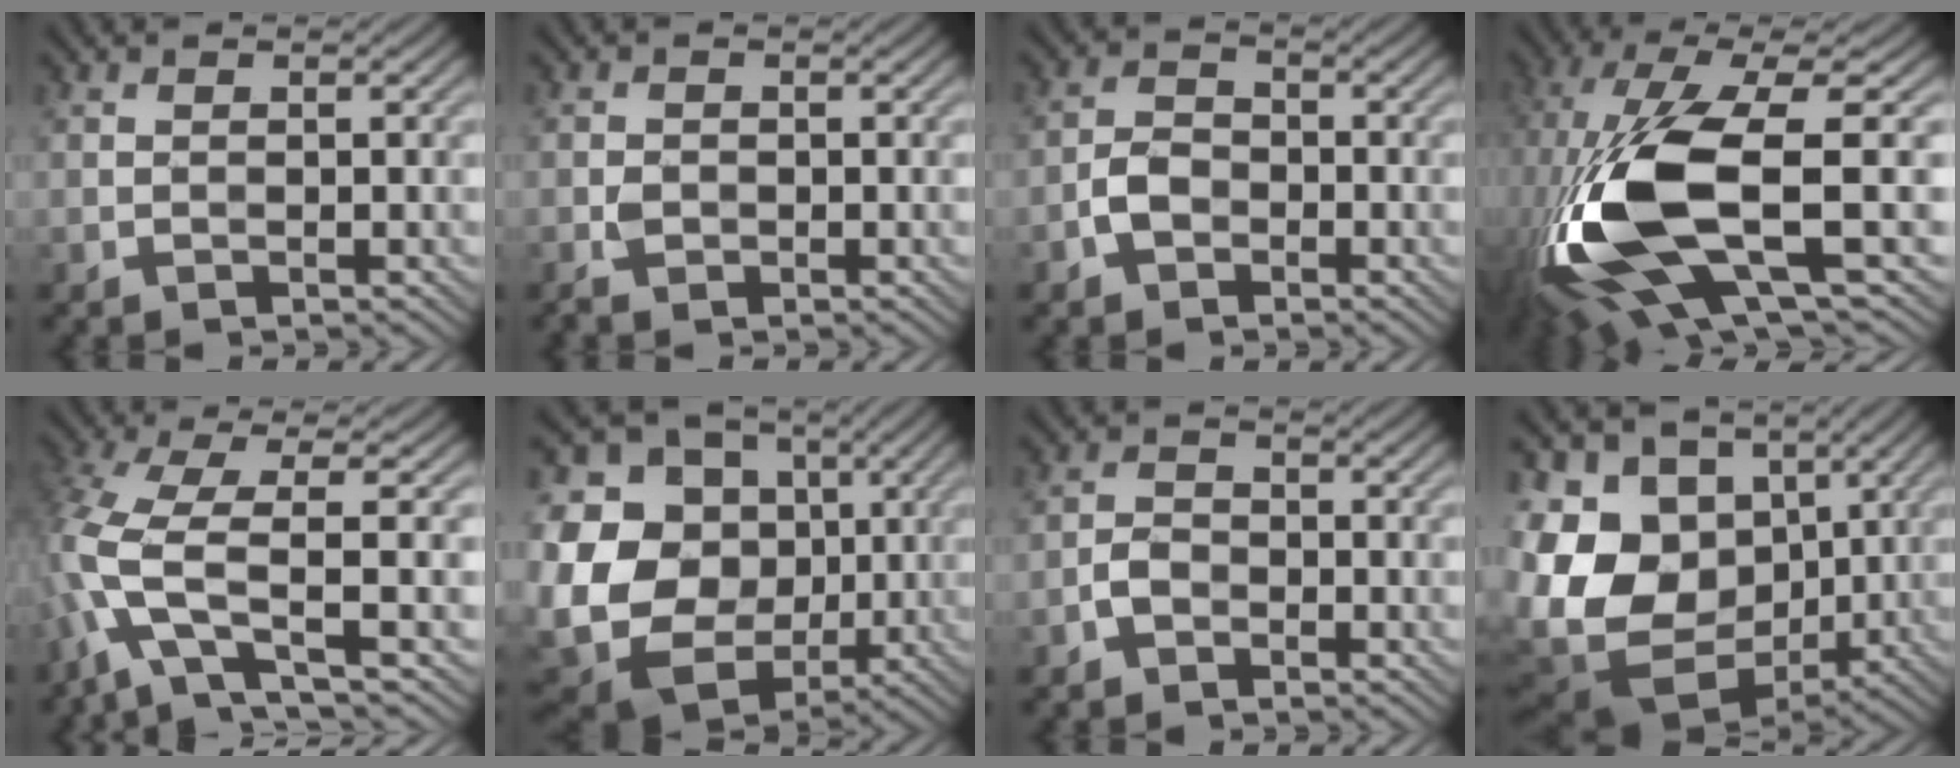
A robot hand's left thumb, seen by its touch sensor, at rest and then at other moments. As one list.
[{"total": 1.4, "force": [-0.6, 1.0, 0.7], "torque": [-0.015, -0.003, -0.014]}, {"total": 3.3, "force": [-1.7, 2.3, 1.7], "torque": [-0.033, 0.005, -0.040]}, {"total": 17.4, "force": [-3.5, 5.9, 15.9], "torque": [-0.385, -0.012, -0.049]}, {"total": 9.4, "force": [-1.6, 2.9, 8.7], "torque": [-0.203, 0.008, -0.054]}, {"total": 19.5, "force": [-0.4, 17.2, 9.3], "torque": [-0.241, -0.019, 0.003]}, {"total": 2.5, "force": [-1.5, 1.7, 1.1], "torque": [-0.020, 0.005, -0.035]}, {"total": 17.4, "force": [-2.2, 13.4, 10.9], "torque": [-0.262, -0.021, -0.015]}]